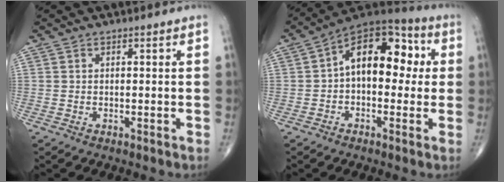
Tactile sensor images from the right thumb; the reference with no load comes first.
{"total": 15.0, "force": [1.6, 9.1, 11.9], "torque": [-0.135, 0.042, 0.008]}